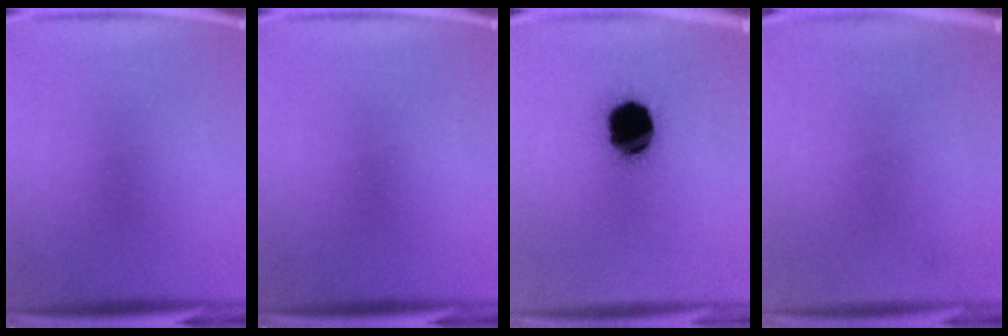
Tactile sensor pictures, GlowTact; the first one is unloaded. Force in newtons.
{"total": 0.0}
{"total": 19.0}
{"total": 1.1}